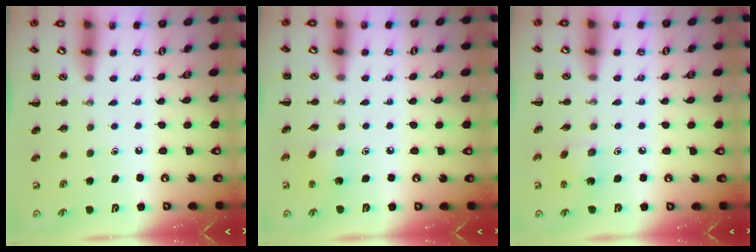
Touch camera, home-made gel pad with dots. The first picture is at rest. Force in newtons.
{"total": 1.7, "press": 1.5, "slide": 0.6}
{"total": 1.8, "press": 1.7, "slide": 0.5}